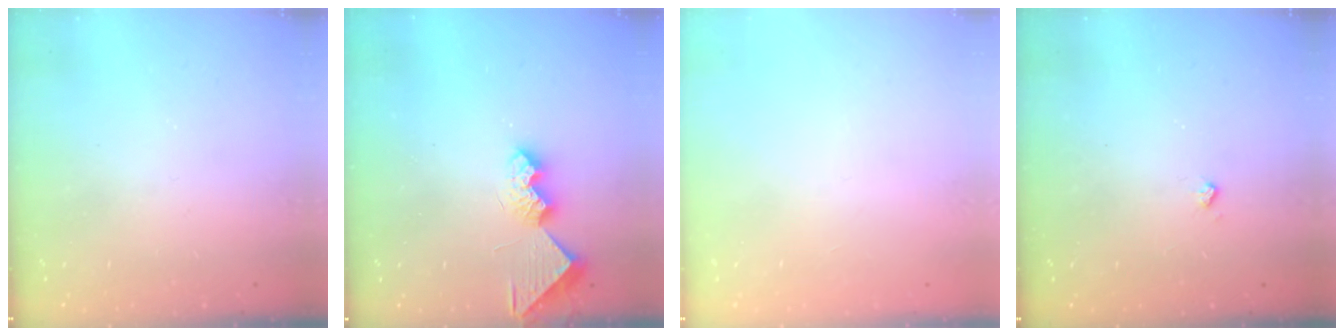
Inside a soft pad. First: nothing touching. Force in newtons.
{"total": 9.2, "press": 9.2, "slide": 0.5}
{"total": 0.0}
{"total": 3.5, "press": 3.5, "slide": 0.6}